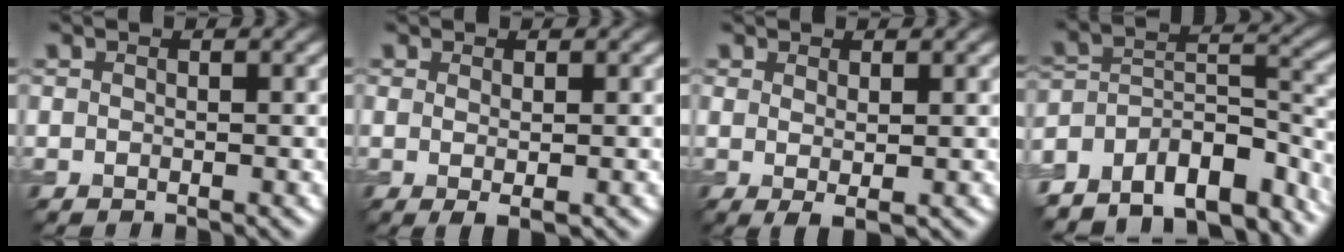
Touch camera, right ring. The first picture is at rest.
{"total": 1.4, "force": [0.1, 0.2, 1.4], "torque": [-0.026, -0.005, 0.003]}
{"total": 1.6, "force": [0.4, 0.3, 1.5], "torque": [-0.029, -0.007, 0.010]}
{"total": 10.3, "force": [-8.4, 4.5, 4.0], "torque": [-0.070, 0.009, -0.137]}